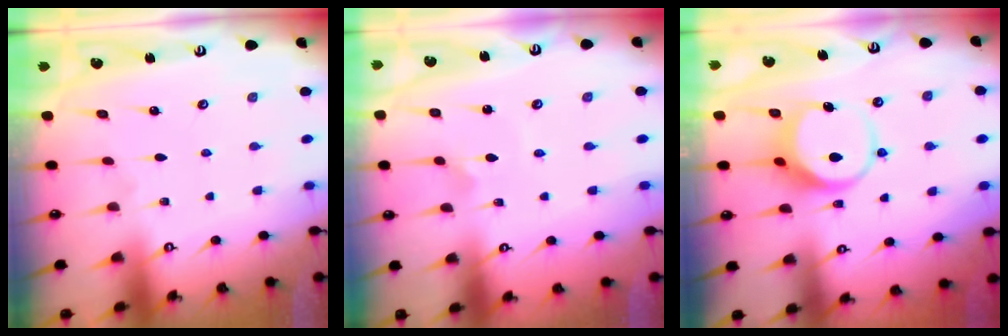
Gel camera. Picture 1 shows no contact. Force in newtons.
{"total": 2.0, "press": 2.0, "slide": 0.1}
{"total": 7.0, "press": 6.9, "slide": 1.0}